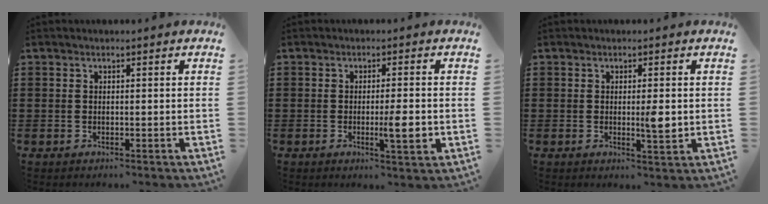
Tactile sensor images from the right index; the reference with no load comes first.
{"total": 5.0, "force": [-1.1, 0.6, 4.8], "torque": [-0.072, -0.008, -0.019]}
{"total": 3.4, "force": [0.0, 0.6, 3.3], "torque": [-0.051, -0.007, -0.002]}